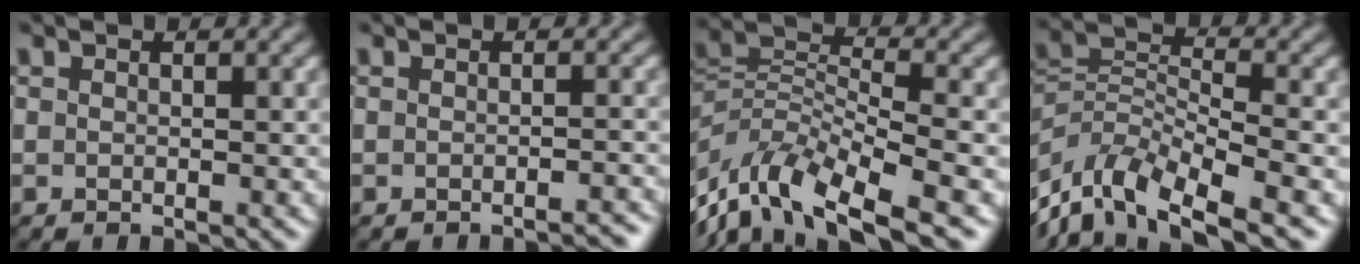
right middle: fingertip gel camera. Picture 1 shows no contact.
{"total": 2.2, "force": [-2.0, 0.4, 1.0], "torque": [-0.004, 0.009, -0.023]}
{"total": 9.1, "force": [-4.4, 3.6, 7.1], "torque": [-0.134, 0.004, -0.089]}
{"total": 8.5, "force": [-4.7, 3.6, 6.1], "torque": [-0.117, -0.001, -0.093]}